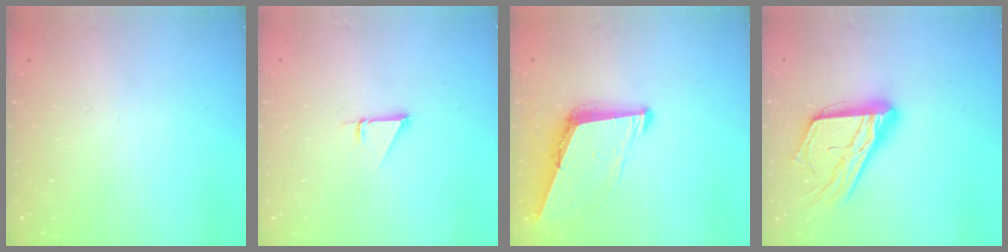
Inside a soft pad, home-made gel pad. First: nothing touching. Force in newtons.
{"total": 1.0, "press": 1.0, "slide": 0.1}
{"total": 8.6, "press": 7.8, "slide": 3.6}
{"total": 17.9, "press": 17.8, "slide": 1.5}